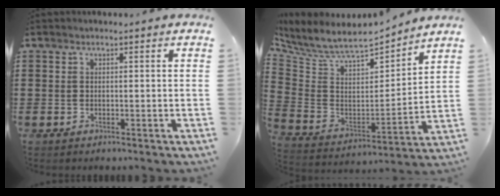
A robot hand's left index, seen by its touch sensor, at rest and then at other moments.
{"total": 7.6, "force": [6.6, 2.1, 3.3], "torque": [-0.096, -0.049, 0.111]}